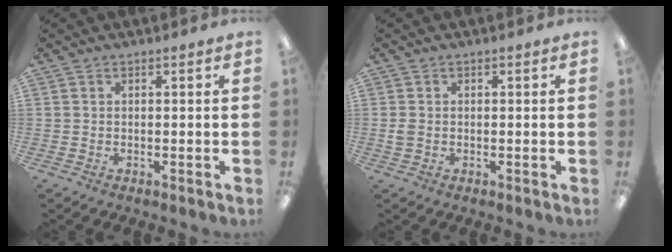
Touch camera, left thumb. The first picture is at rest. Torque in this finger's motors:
{"motor_torque": [-0.01, 0.00, -0.02, -0.03, 0.00]}